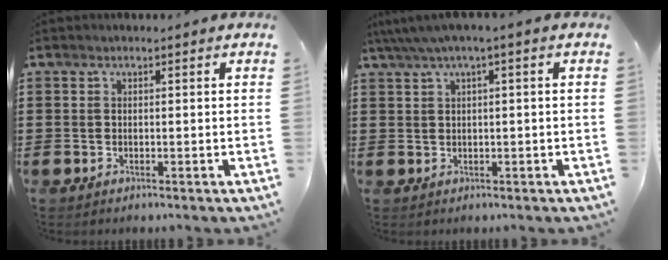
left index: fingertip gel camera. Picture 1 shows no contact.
{"total": 2.1, "force": [0.1, 0.1, 2.1], "torque": [-0.037, -0.001, 0.000]}